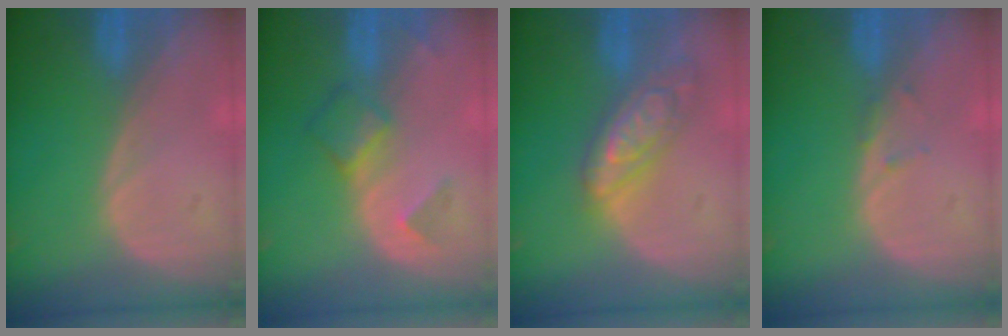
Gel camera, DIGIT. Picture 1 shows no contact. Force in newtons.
{"total": 4.8, "press": 4.6, "slide": 1.4}
{"total": 7.2, "press": 7.2, "slide": 0.6}
{"total": 0.8, "press": 0.8, "slide": 0.2}